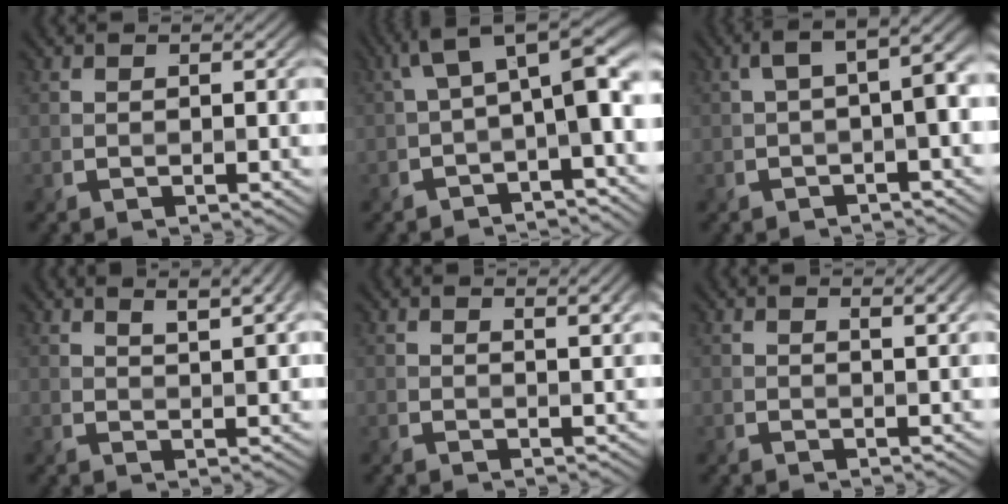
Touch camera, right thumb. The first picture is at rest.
{"total": 7.6, "force": [-0.1, 2.5, 7.2], "torque": [-0.118, 0.016, -0.009]}
{"total": 4.0, "force": [-0.1, 1.0, 3.8], "torque": [-0.059, 0.015, -0.005]}
{"total": 4.9, "force": [3.1, 1.0, 3.6], "torque": [-0.062, 0.007, 0.052]}
{"total": 2.7, "force": [1.7, 0.6, 1.9], "torque": [-0.027, -0.001, 0.028]}
{"total": 2.2, "force": [1.5, 0.5, 1.6], "torque": [-0.022, -0.001, 0.024]}